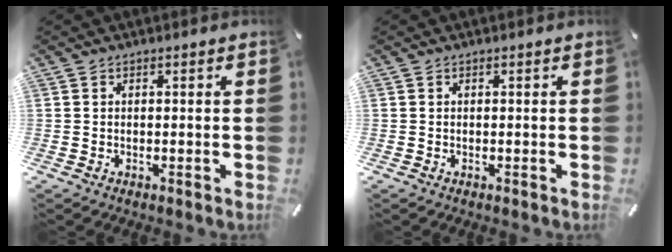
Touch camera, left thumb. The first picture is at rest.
{"total": 0.0}